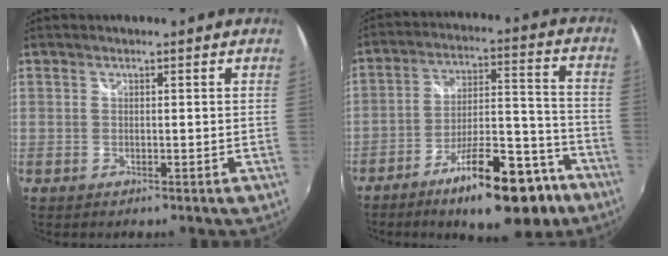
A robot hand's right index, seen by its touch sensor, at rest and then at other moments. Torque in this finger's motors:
{"motor_torque": [1.63, -0.51, 0.77, 0.08]}